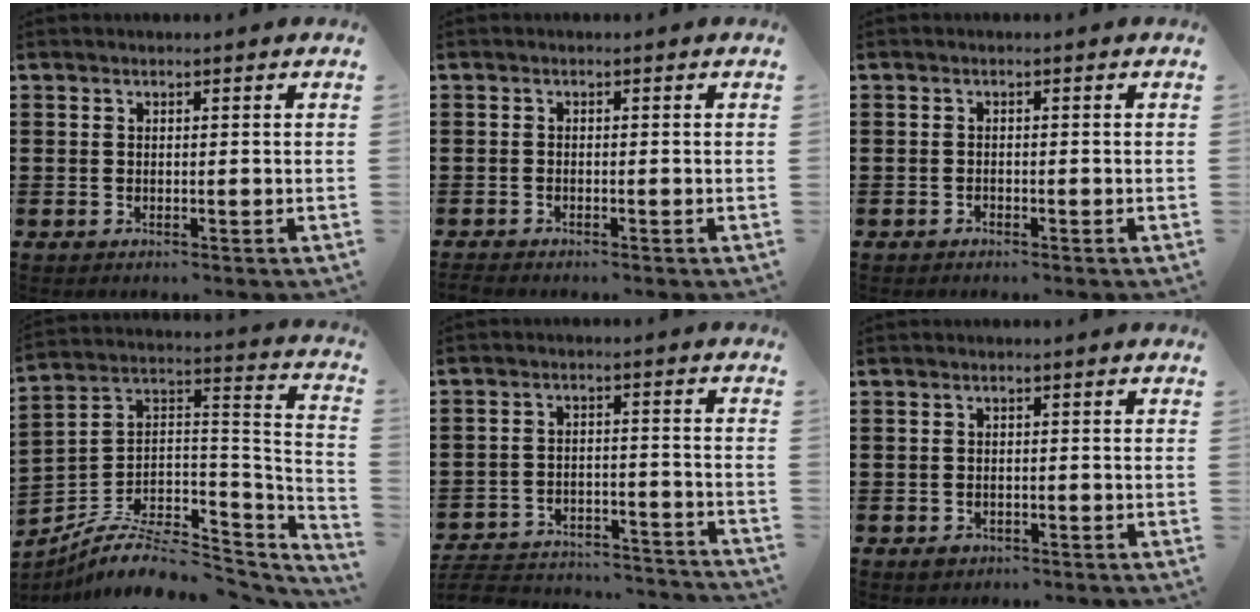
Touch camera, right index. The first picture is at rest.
{"total": 0.6, "force": [-0.6, 0.1, 0.1], "torque": [-0.003, -0.003, -0.011]}
{"total": 0.5, "force": [-0.4, 0.3, 0.1], "torque": [-0.003, 0.000, -0.009]}
{"total": 8.0, "force": [-5.7, 3.0, 4.8], "torque": [-0.083, 0.006, -0.107]}
{"total": 5.9, "force": [-5.6, 0.9, 1.3], "torque": [-0.032, 0.004, -0.114]}
{"total": 1.1, "force": [-0.6, 0.9, 0.4], "torque": [-0.009, 0.001, -0.014]}